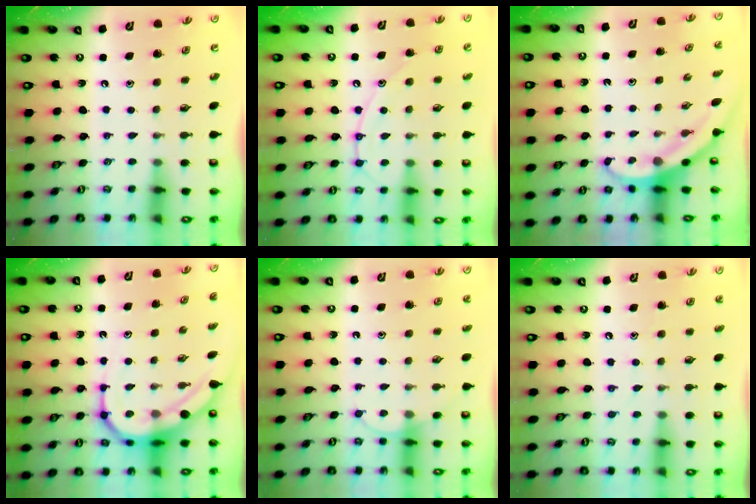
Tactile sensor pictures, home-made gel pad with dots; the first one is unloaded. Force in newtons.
{"total": 10.5, "press": 10.5, "slide": 0.8}
{"total": 3.2, "press": 3.2, "slide": 0.1}
{"total": 10.6, "press": 10.5, "slide": 1.1}
{"total": 5.8, "press": 5.8, "slide": 0.4}
{"total": 5.2, "press": 5.2, "slide": 0.4}